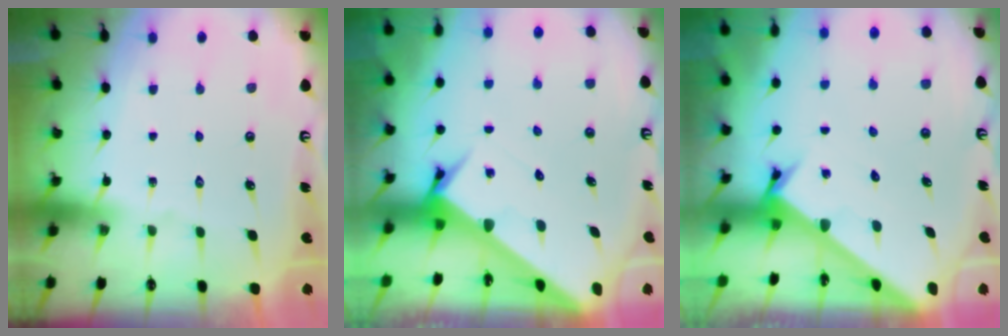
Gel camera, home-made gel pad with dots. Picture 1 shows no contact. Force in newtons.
{"total": 4.3, "press": 4.3, "slide": 0.2}
{"total": 2.2, "press": 2.2, "slide": 0.2}